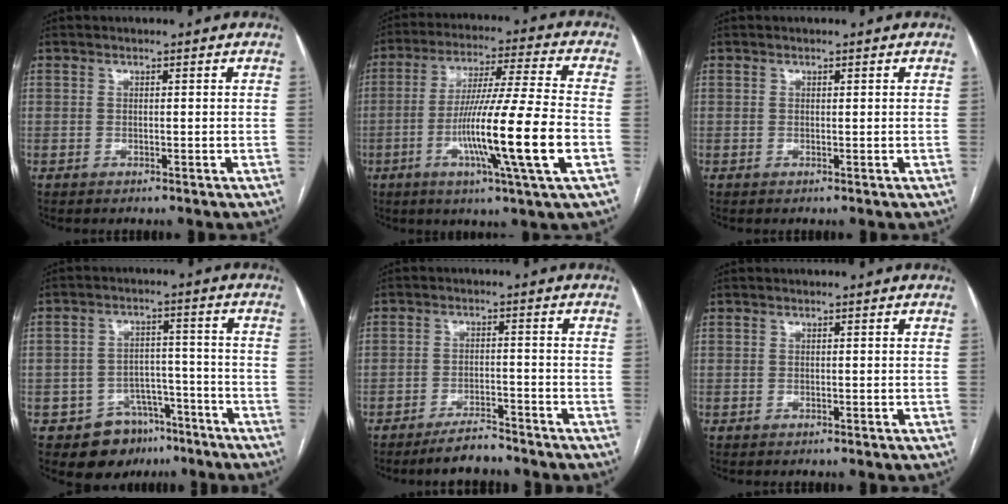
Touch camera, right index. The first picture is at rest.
{"total": 16.7, "force": [-4.7, -1.1, 16.0], "torque": [-0.291, -0.014, -0.087]}
{"total": 0.0}
{"total": 8.8, "force": [-5.7, 6.5, 1.8], "torque": [-0.010, 0.032, -0.077]}
{"total": 4.7, "force": [-4.3, 1.1, 1.6], "torque": [-0.030, -0.006, -0.072]}
{"total": 0.0}